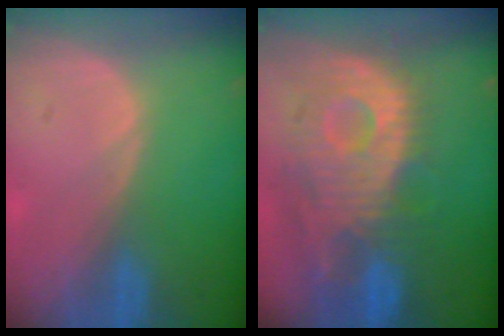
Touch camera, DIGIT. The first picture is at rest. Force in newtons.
{"total": 12.3, "press": 10.8, "slide": 5.9}